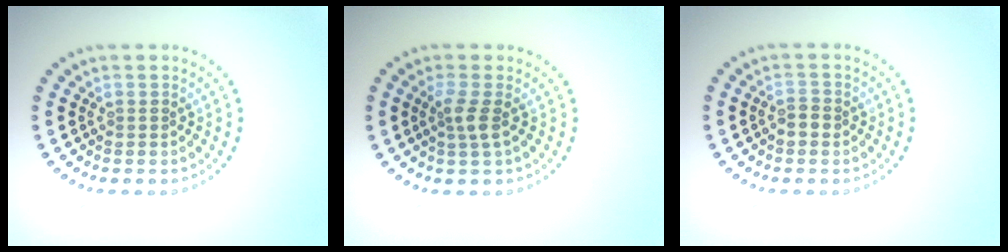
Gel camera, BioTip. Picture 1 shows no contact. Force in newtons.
{"total": 1.9, "press": 1.4, "slide": 1.2}
{"total": 1.2, "press": 1.2, "slide": 0.2}